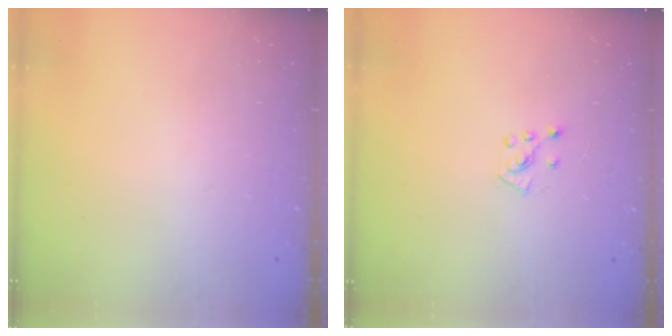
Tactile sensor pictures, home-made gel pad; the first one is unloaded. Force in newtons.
{"total": 5.2, "press": 5.2, "slide": 0.5}